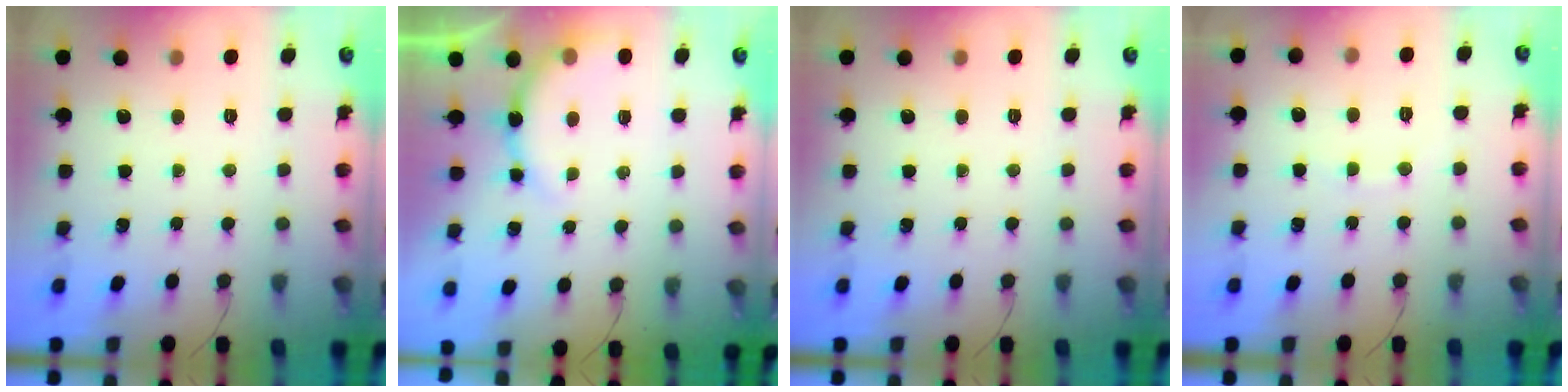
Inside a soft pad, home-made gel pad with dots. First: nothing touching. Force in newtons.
{"total": 7.9, "press": 7.8, "slide": 1.0}
{"total": 0.0}
{"total": 4.2, "press": 4.1, "slide": 1.1}